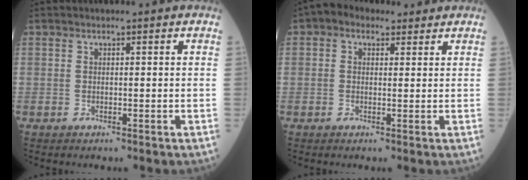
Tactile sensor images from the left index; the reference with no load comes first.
{"total": 3.2, "force": [1.7, 2.3, 1.6], "torque": [-0.031, 0.024, 0.028]}